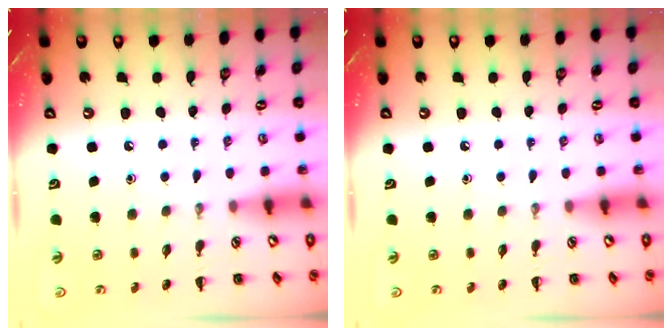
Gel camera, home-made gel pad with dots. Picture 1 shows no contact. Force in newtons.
{"total": 0.0}